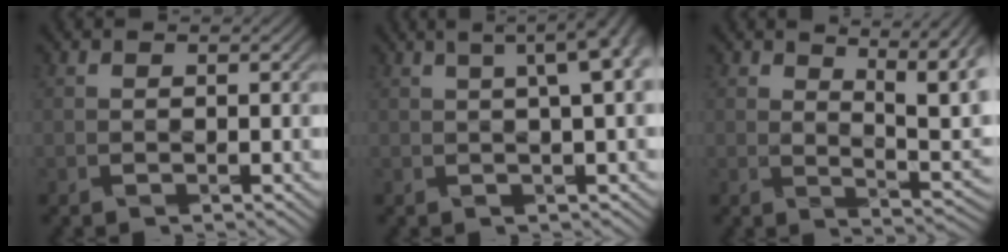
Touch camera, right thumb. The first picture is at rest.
{"total": 7.9, "force": [2.5, 2.5, 7.0], "torque": [-0.060, 0.040, 0.016]}
{"total": 7.4, "force": [3.8, 2.5, 5.8], "torque": [-0.099, -0.001, 0.062]}